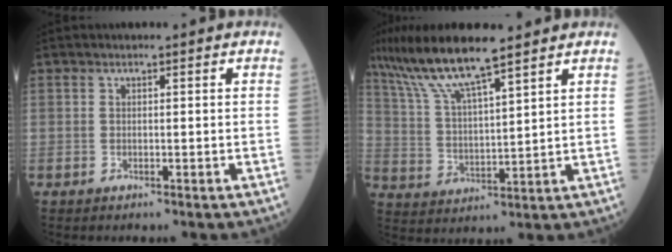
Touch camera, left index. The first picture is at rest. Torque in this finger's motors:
{"motor_torque": [0.21, -0.41, 0.47, 0.19]}